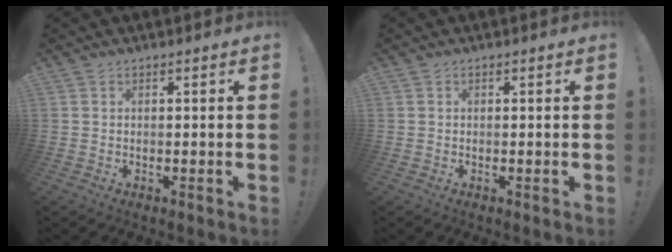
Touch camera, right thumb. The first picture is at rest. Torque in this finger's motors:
{"motor_torque": [0.20, -0.07, 0.09, 0.18, 0.13]}